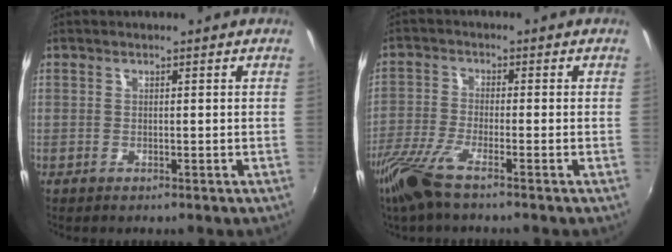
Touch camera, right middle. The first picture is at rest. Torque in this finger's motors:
{"motor_torque": [0.87, -0.79, 0.49, 0.12]}